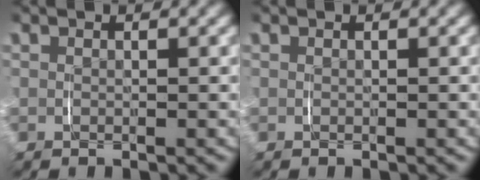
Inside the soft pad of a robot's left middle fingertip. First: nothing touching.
{"total": 0.0}